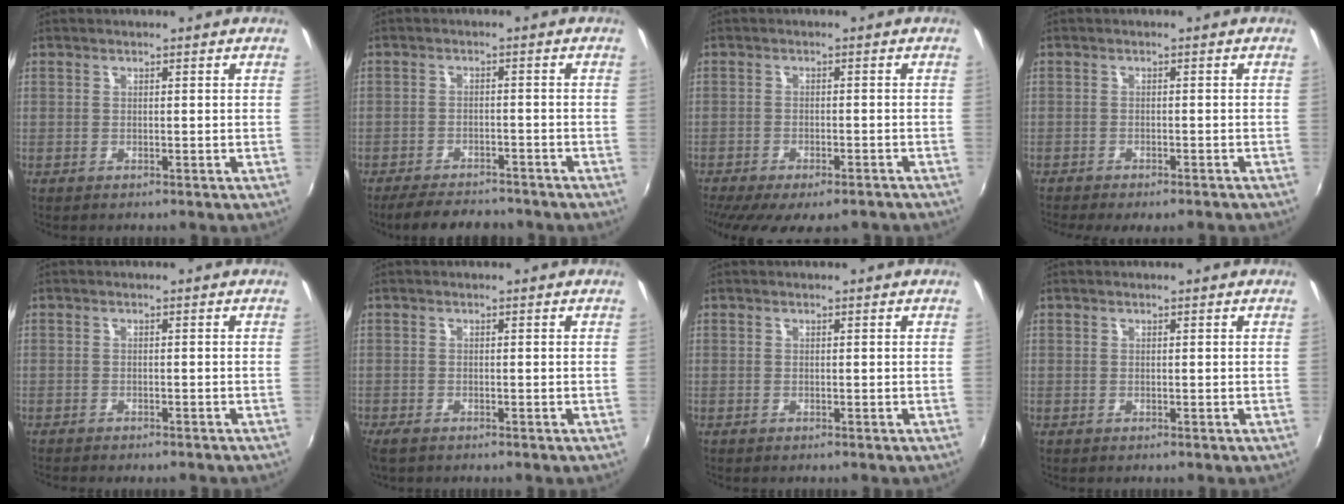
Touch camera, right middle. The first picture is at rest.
{"total": 9.1, "force": [-7.9, 2.6, 3.7], "torque": [-0.090, -0.013, -0.119]}
{"total": 12.5, "force": [-9.6, 3.9, 7.0], "torque": [-0.142, -0.047, -0.140]}
{"total": 5.2, "force": [-4.4, 0.9, 2.7], "torque": [-0.061, -0.026, -0.066]}
{"total": 2.6, "force": [-2.3, 0.4, 1.0], "torque": [-0.028, -0.012, -0.037]}
{"total": 2.1, "force": [-1.7, 0.8, 1.1], "torque": [-0.023, -0.010, -0.030]}
{"total": 0.0}
{"total": 0.0}